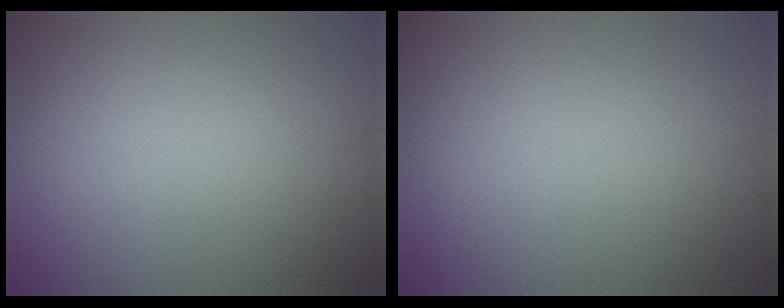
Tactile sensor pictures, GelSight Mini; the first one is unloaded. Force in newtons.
{"total": 0.0}